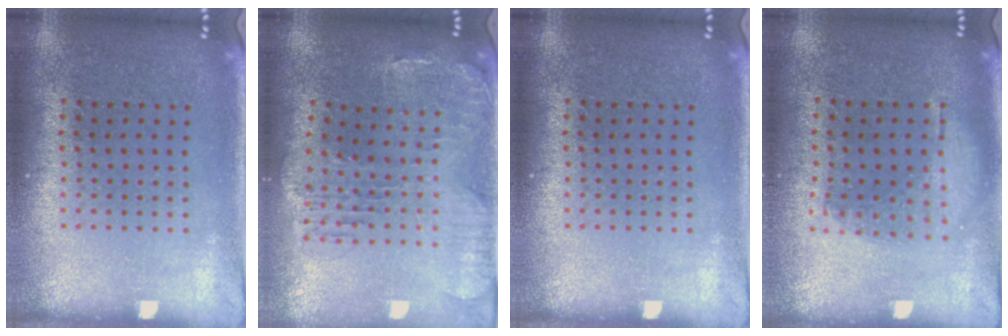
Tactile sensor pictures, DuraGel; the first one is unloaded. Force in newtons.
{"total": 1.4, "press": 1.3, "slide": 0.3}
{"total": 0.0}
{"total": 1.2, "press": 1.1, "slide": 0.4}